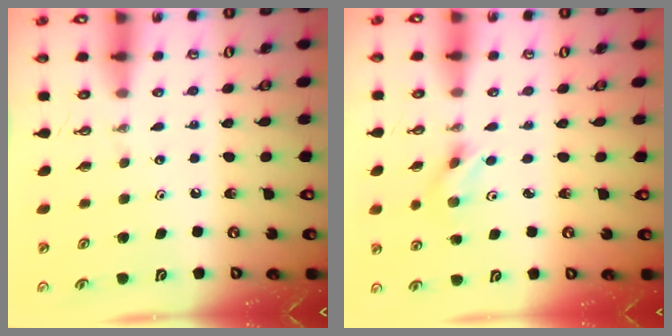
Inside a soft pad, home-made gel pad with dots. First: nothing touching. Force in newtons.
{"total": 3.5, "press": 2.6, "slide": 2.3}